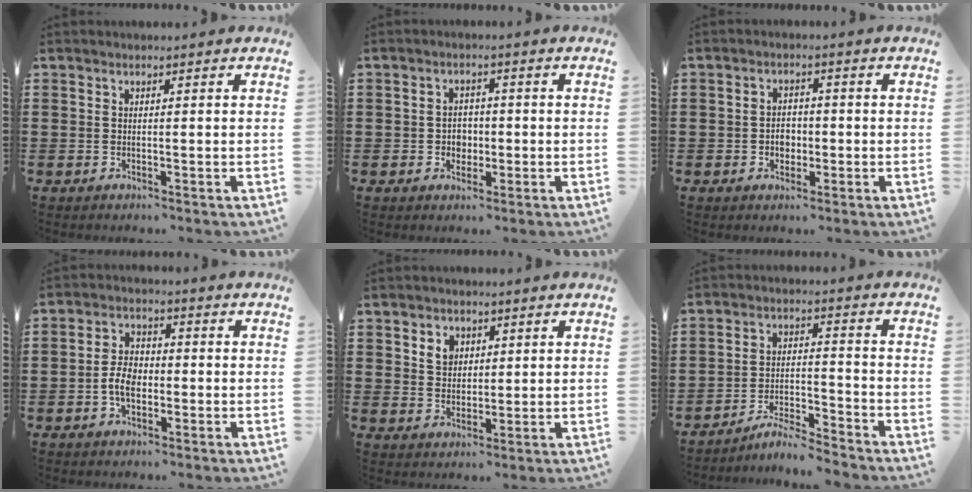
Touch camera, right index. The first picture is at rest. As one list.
[{"total": 2.6, "force": [-0.5, 2.3, 1.1], "torque": [-0.028, 0.006, -0.014]}, {"total": 2.7, "force": [-0.6, 2.1, 1.5], "torque": [-0.026, 0.002, -0.016]}, {"total": 4.7, "force": [-1.2, 2.8, 3.5], "torque": [-0.080, 0.003, -0.026]}, {"total": 3.4, "force": [1.7, 2.8, 1.0], "torque": [-0.031, 0.012, 0.029]}, {"total": 5.3, "force": [-5.1, 0.1, 1.5], "torque": [-0.035, 0.000, -0.103]}]